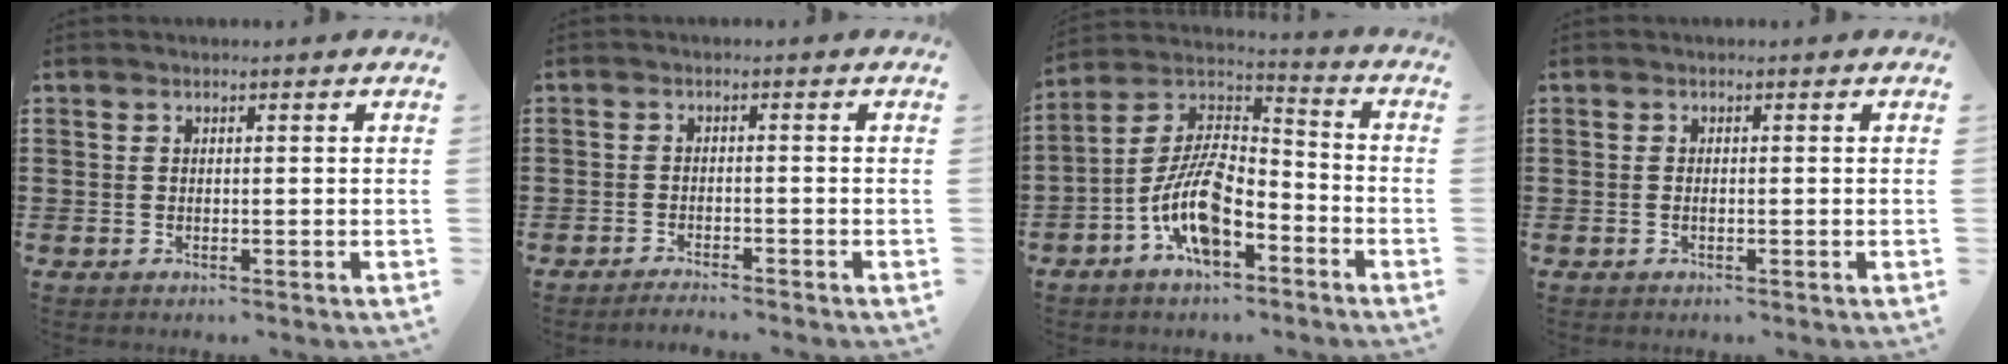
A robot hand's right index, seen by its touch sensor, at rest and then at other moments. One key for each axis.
{"total": 1.7, "fx": -1.7, "fy": 0.0, "fz": 0.2, "tx": -0.006, "ty": 0.003, "tz": -0.035}
{"total": 11.0, "fx": -5.6, "fy": 4.4, "fz": 8.4, "tx": -0.196, "ty": -0.007, "tz": -0.109}
{"total": 0.6, "fx": -0.2, "fy": -0.1, "fz": 0.6, "tx": -0.012, "ty": -0.007, "tz": -0.002}